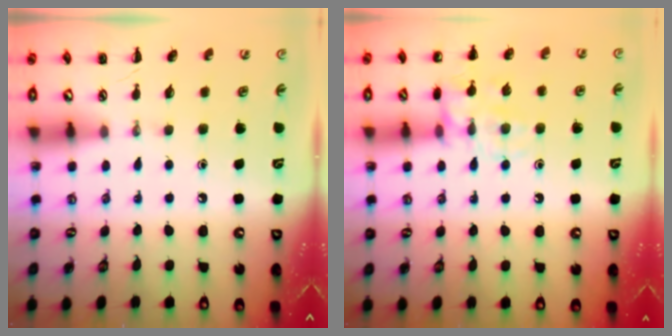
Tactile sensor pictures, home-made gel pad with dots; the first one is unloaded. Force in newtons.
{"total": 12.5, "press": 12.5, "slide": 0.6}